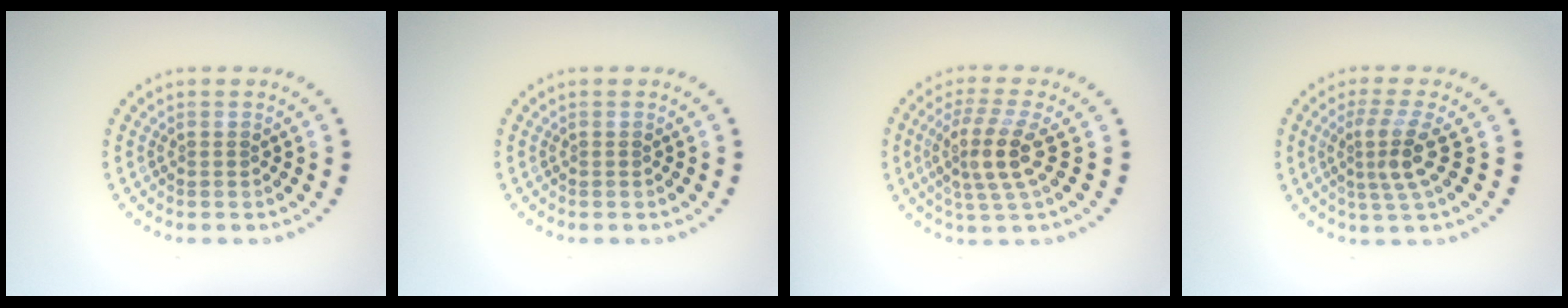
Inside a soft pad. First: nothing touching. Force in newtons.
{"total": 0.0}
{"total": 3.9, "press": 3.3, "slide": 2.1}
{"total": 3.2, "press": 2.3, "slide": 2.2}